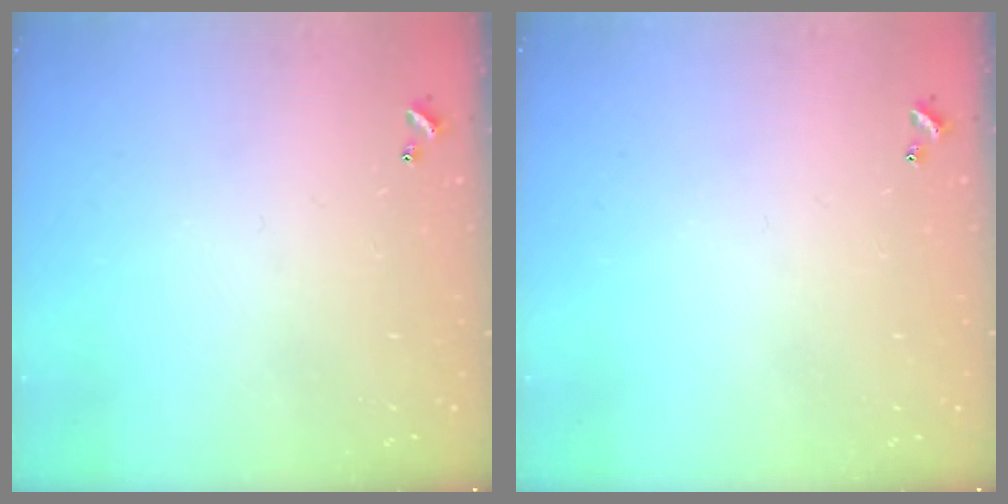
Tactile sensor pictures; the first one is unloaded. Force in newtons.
{"total": 0.0}